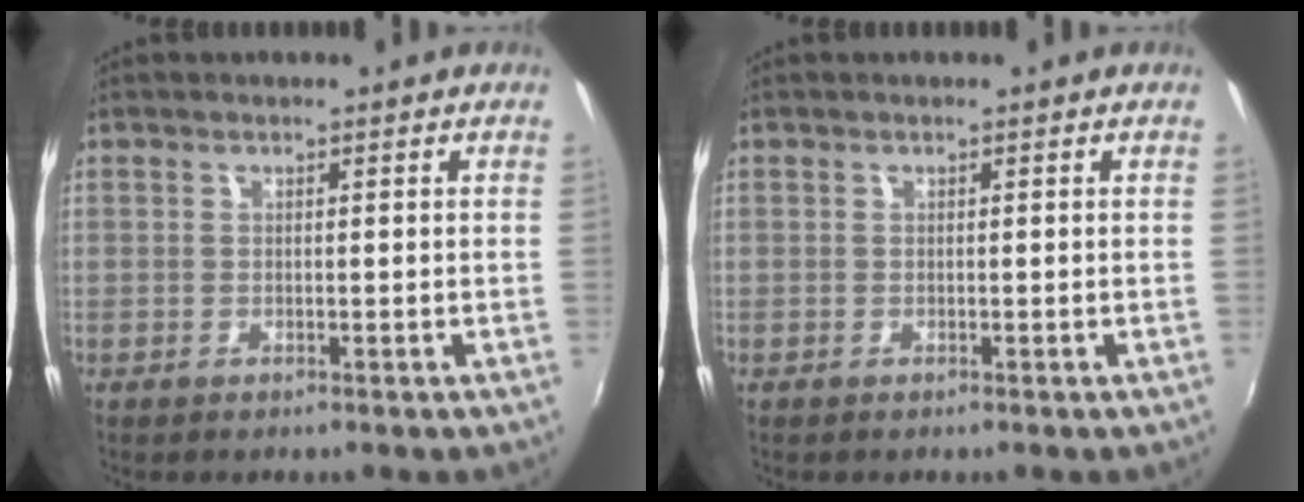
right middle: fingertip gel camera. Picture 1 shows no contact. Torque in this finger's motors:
{"motor_torque": [0.24, -0.12, 0.08, 0.00]}